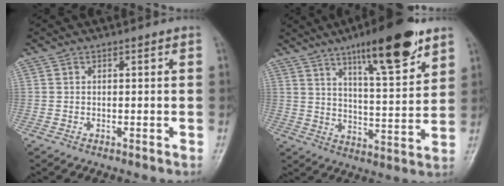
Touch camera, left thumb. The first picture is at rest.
{"total": 16.5, "force": [10.4, 3.8, 12.3], "torque": [-0.167, -0.056, 0.167]}